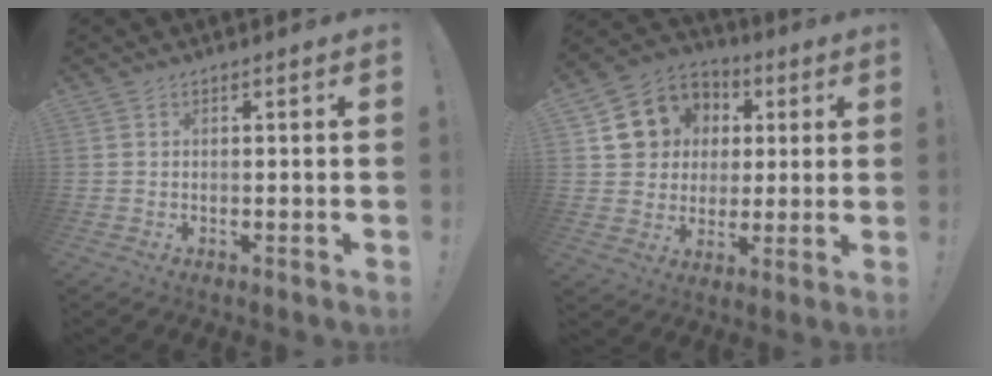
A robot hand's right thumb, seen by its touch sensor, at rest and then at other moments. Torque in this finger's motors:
{"motor_torque": [0.27, 0.46, 0.39, -0.14, 0.03]}